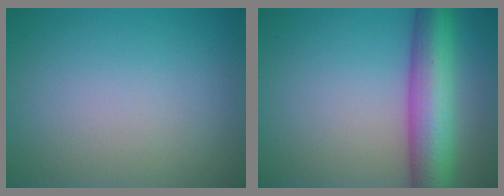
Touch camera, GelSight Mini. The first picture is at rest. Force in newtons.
{"total": 8.7, "press": 8.7, "slide": 0.4}